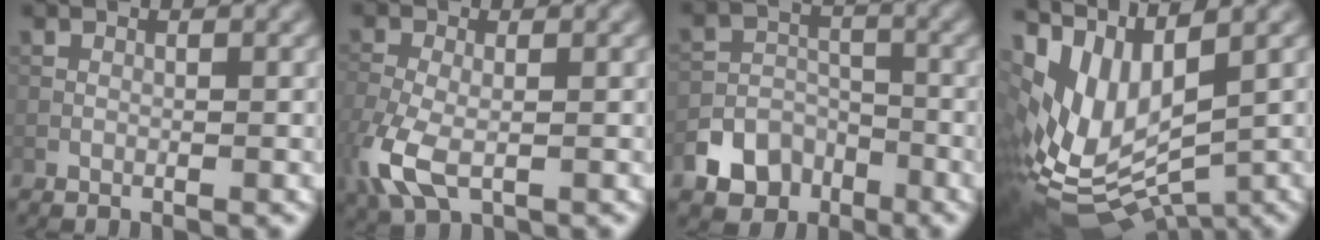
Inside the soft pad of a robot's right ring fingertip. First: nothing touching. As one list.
[{"total": 5.6, "force": [-2.1, 3.0, 4.3], "torque": [-0.117, -0.013, -0.048]}, {"total": 6.3, "force": [-4.0, 4.6, 1.6], "torque": [-0.009, -0.008, -0.075]}, {"total": 11.1, "force": [1.5, 5.5, 9.5], "torque": [-0.217, -0.014, 0.056]}]